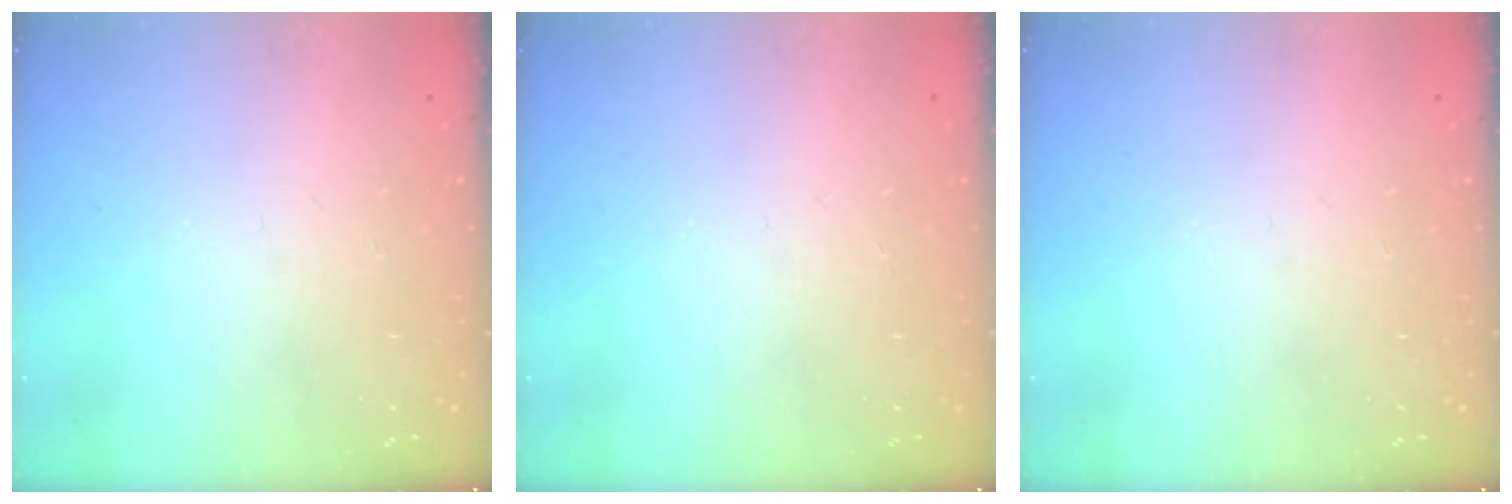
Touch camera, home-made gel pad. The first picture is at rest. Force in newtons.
{"total": 0.0}
{"total": 0.0}